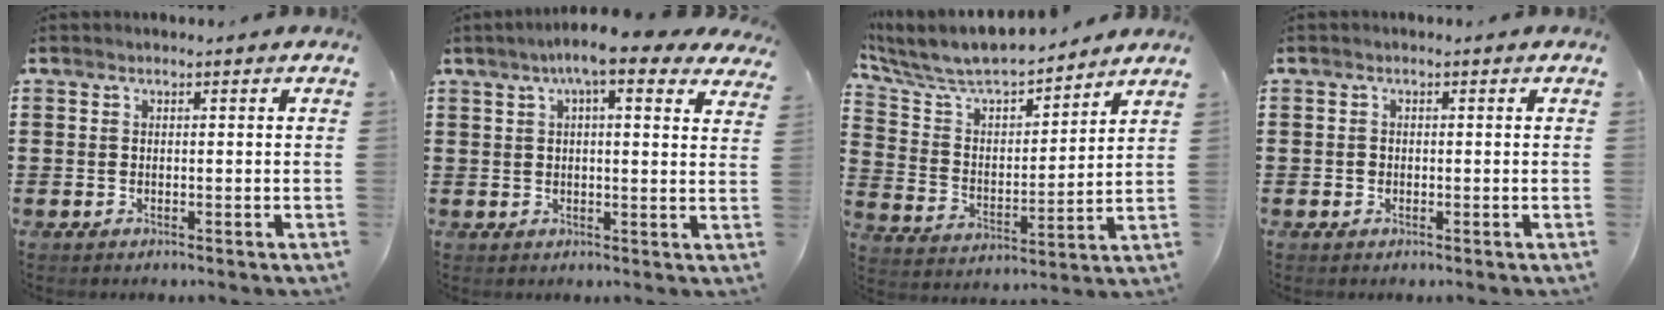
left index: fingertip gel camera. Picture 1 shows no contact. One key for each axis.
{"total": 7.2, "fx": 4.9, "fy": 0.9, "fz": 5.3, "tx": -0.099, "ty": -0.005, "tz": 0.081}
{"total": 7.7, "fx": 7.1, "fy": 1.6, "fz": 2.5, "tx": -0.084, "ty": -0.048, "tz": 0.121}
{"total": 0.6, "fx": -0.1, "fy": 0.6, "fz": 0.0, "tx": -0.003, "ty": 0.005, "tz": -0.003}